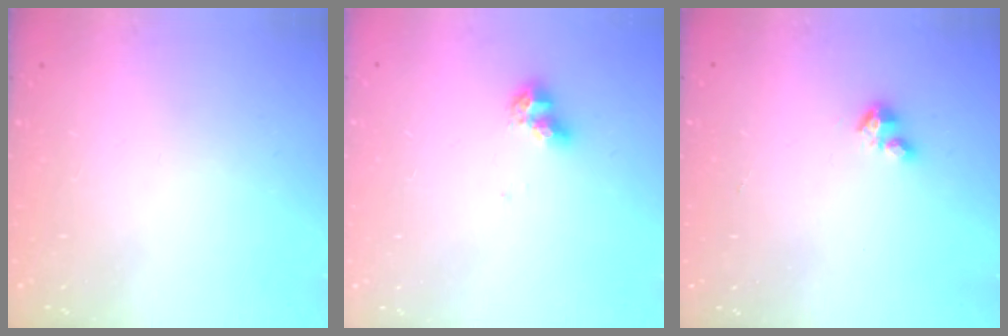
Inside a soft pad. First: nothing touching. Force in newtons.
{"total": 7.1, "press": 7.1, "slide": 0.7}
{"total": 2.8, "press": 2.8, "slide": 0.2}